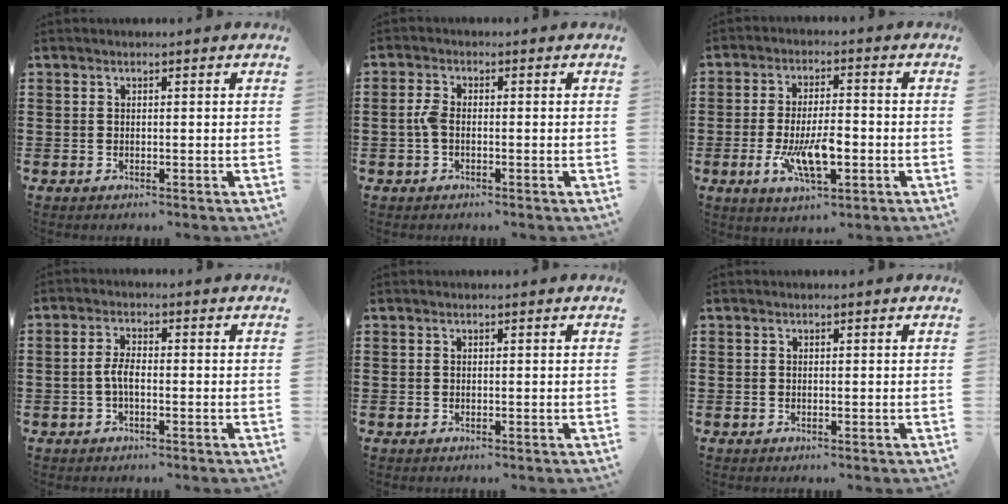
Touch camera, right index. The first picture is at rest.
{"total": 2.6, "force": [-0.6, 1.3, 2.2], "torque": [-0.066, -0.005, -0.018]}
{"total": 8.4, "force": [-2.5, 3.1, 7.5], "torque": [-0.155, -0.008, -0.045]}
{"total": 3.1, "force": [-0.8, 1.1, 2.8], "torque": [-0.073, -0.005, -0.022]}
{"total": 0.0}
{"total": 0.0}